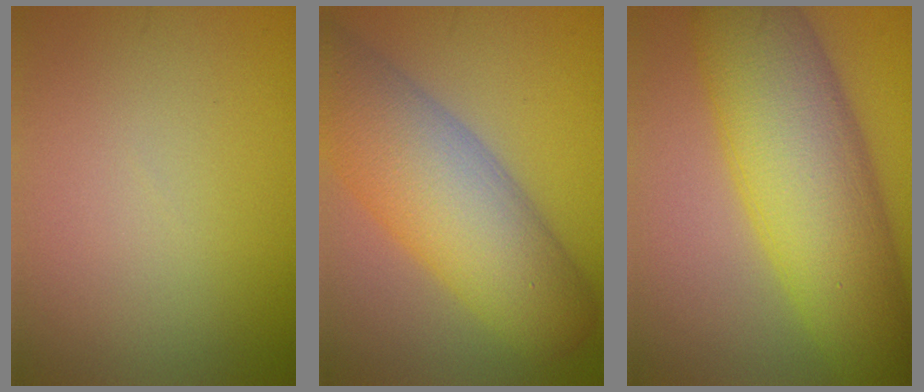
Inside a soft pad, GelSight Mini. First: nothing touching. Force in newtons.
{"total": 10.8, "press": 10.8, "slide": 0.5}
{"total": 12.3, "press": 12.3, "slide": 0.2}